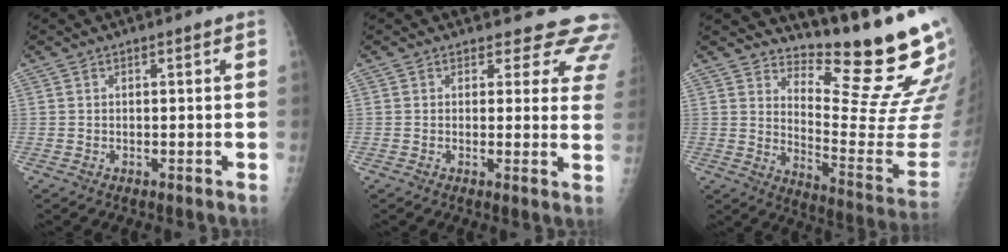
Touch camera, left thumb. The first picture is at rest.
{"total": 9.9, "force": [8.6, 4.6, 1.6], "torque": [0.032, -0.045, 0.061]}
{"total": 17.8, "force": [15.4, 1.4, 8.8], "torque": [-0.104, -0.190, 0.214]}